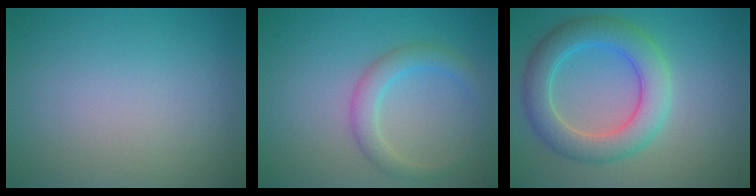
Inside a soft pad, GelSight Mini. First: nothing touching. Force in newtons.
{"total": 2.7, "press": 2.7, "slide": 0.2}
{"total": 5.8, "press": 5.8, "slide": 0.2}